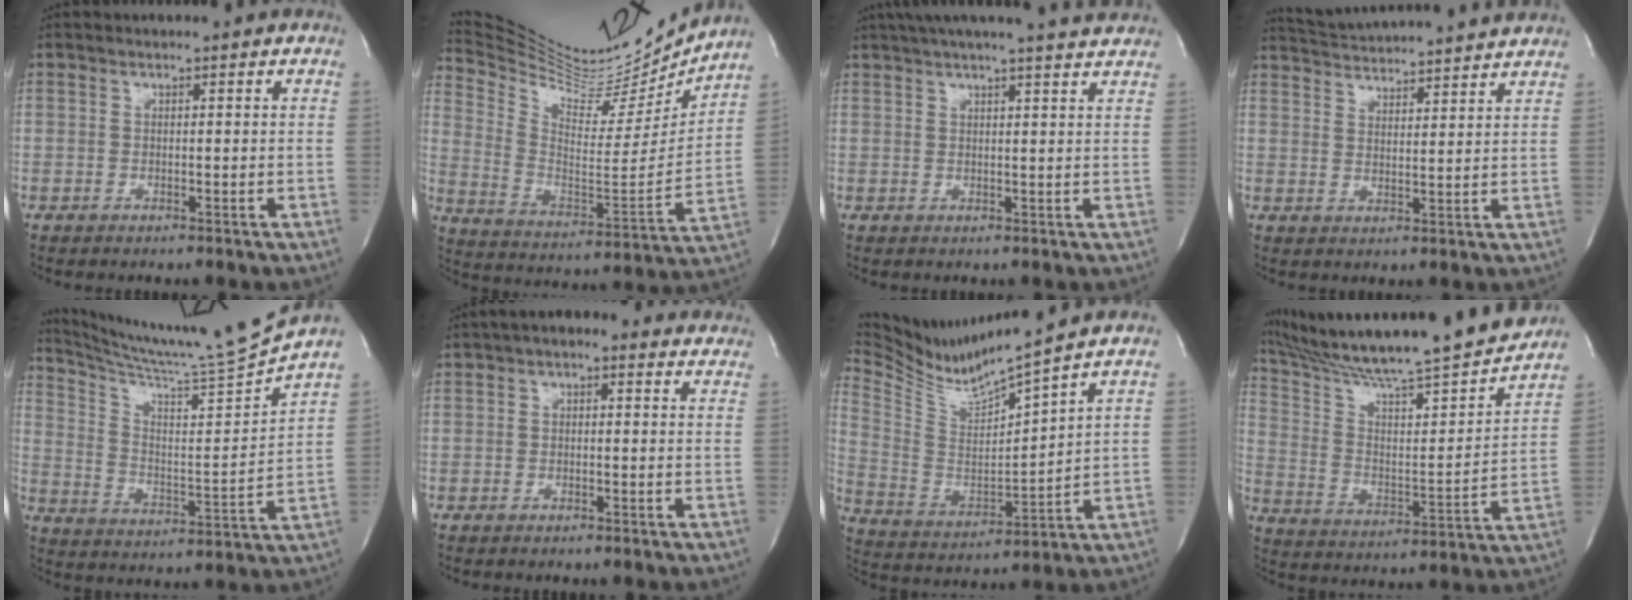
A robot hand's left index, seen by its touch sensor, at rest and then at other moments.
{"total": 20.8, "force": [19.7, 3.5, 5.8], "torque": [-0.113, -0.059, 0.303]}
{"total": 13.7, "force": [12.4, -0.3, 5.9], "torque": [-0.102, 0.011, 0.158]}
{"total": 15.7, "force": [14.9, 0.5, 4.8], "torque": [-0.094, 0.019, 0.215]}
{"total": 15.3, "force": [14.3, -4.0, 3.9], "torque": [-0.081, -0.073, 0.231]}
{"total": 5.7, "force": [3.7, 2.7, 3.4], "torque": [-0.042, 0.031, 0.041]}
{"total": 14.2, "force": [12.9, -2.0, 5.6], "torque": [-0.125, -0.032, 0.244]}
{"total": 24.9, "force": [21.6, 1.5, 12.2], "torque": [-0.212, -0.031, 0.328]}